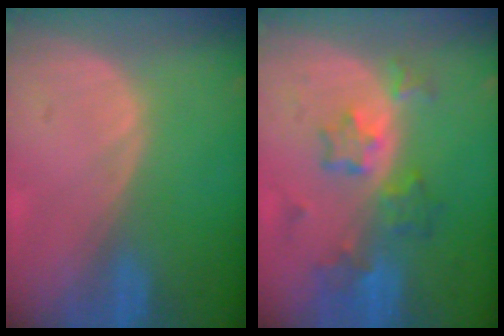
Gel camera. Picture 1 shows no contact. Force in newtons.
{"total": 7.3, "press": 6.5, "slide": 3.5}